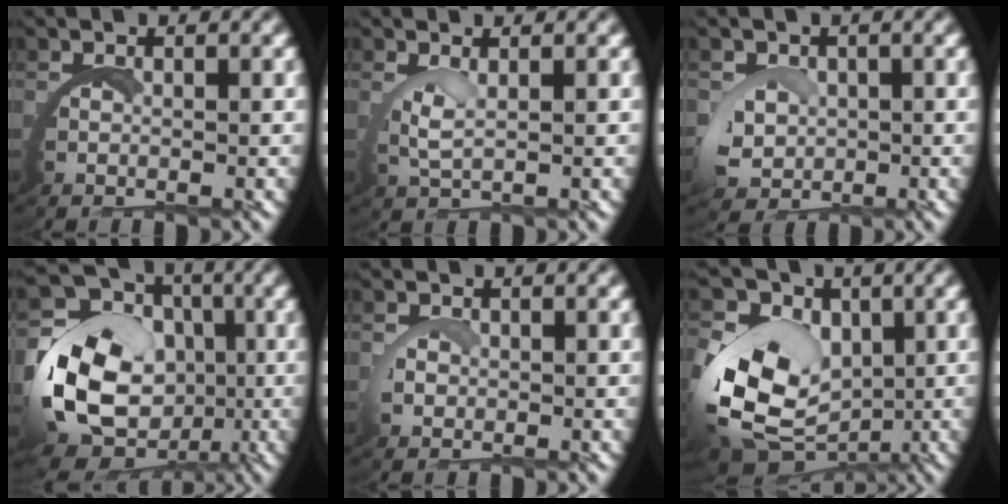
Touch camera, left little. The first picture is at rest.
{"total": 1.8, "force": [1.3, -0.3, 1.3], "torque": [-0.037, -0.006, 0.030]}
{"total": 2.6, "force": [0.4, 2.0, 1.7], "torque": [-0.055, -0.010, 0.014]}
{"total": 13.7, "force": [-1.2, 11.1, 7.9], "torque": [-0.167, -0.043, -0.015]}
{"total": 0.9, "force": [0.6, 0.3, 0.6], "torque": [-0.029, -0.006, 0.013]}
{"total": 11.4, "force": [-1.0, 9.1, 6.9], "torque": [-0.168, -0.049, -0.002]}